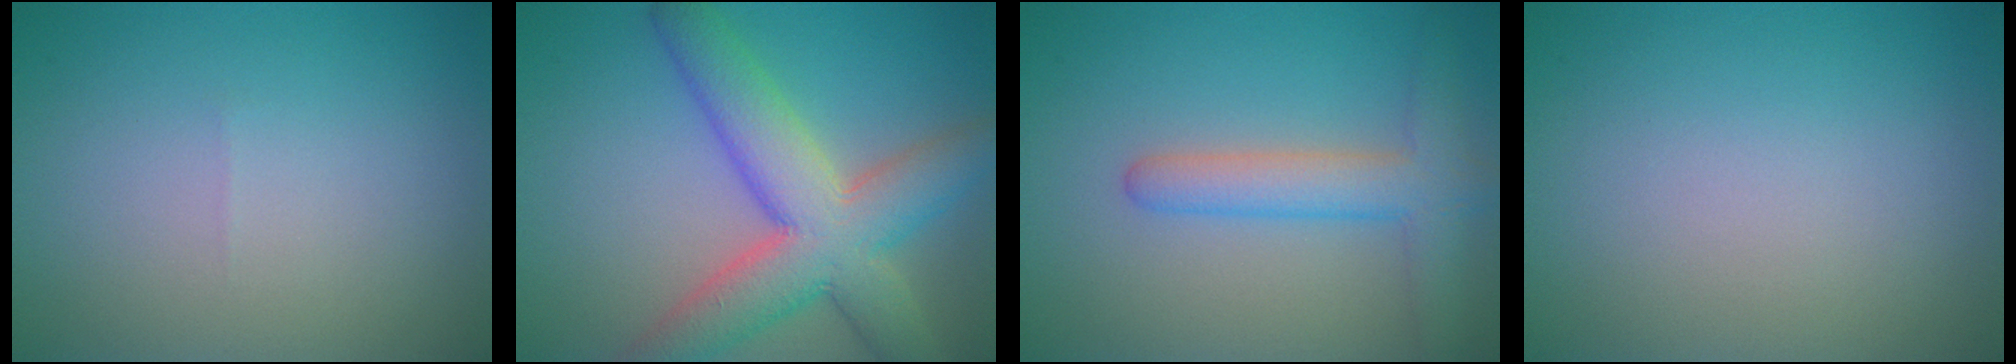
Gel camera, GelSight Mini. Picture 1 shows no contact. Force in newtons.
{"total": 8.8, "press": 8.8, "slide": 0.8}
{"total": 4.2, "press": 4.2, "slide": 0.3}
{"total": 0.0}